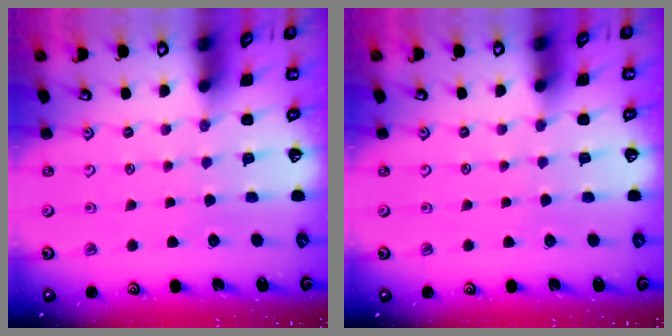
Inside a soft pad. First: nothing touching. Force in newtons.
{"total": 0.0}